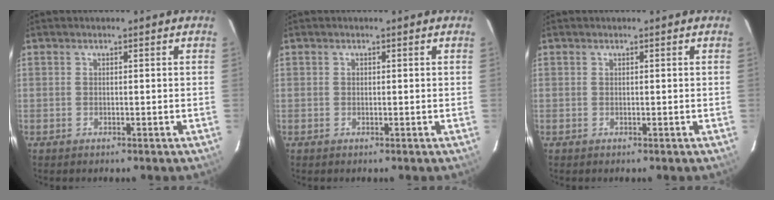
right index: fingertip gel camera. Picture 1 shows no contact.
{"total": 0.0}
{"total": 0.0}